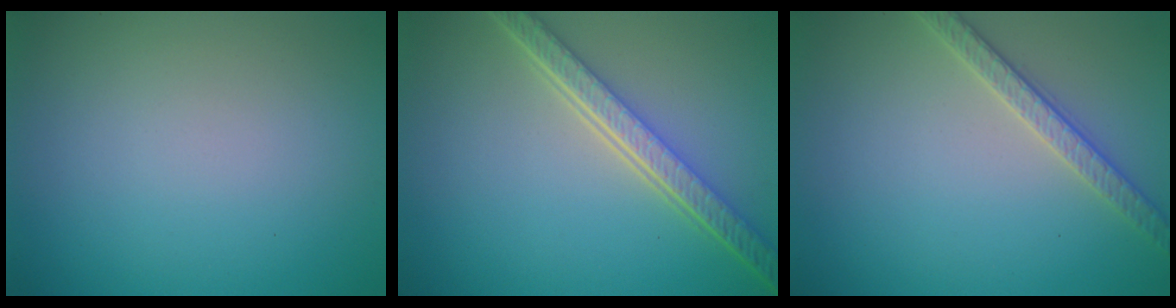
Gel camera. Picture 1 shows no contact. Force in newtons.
{"total": 5.5, "press": 4.1, "slide": 3.8}
{"total": 2.6, "press": 2.6, "slide": 0.5}